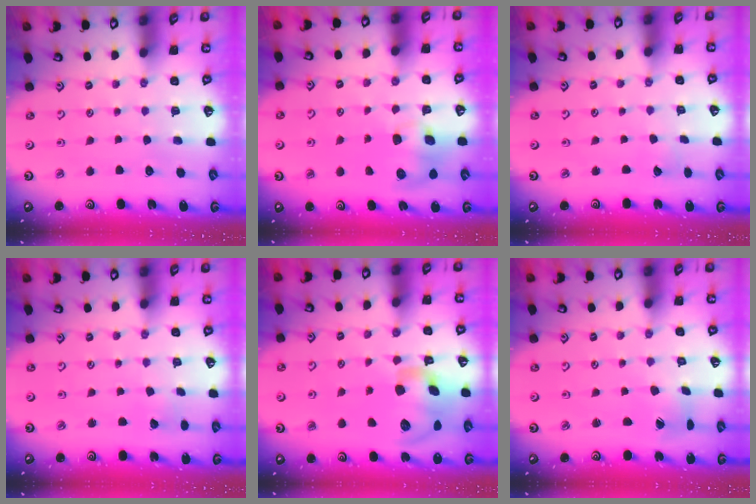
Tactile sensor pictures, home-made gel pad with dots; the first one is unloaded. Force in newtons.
{"total": 8.7, "press": 8.6, "slide": 1.3}
{"total": 1.4, "press": 1.4, "slide": 0.0}
{"total": 2.7, "press": 2.6, "slide": 0.4}
{"total": 15.5, "press": 15.3, "slide": 2.3}
{"total": 3.0, "press": 3.0, "slide": 0.5}